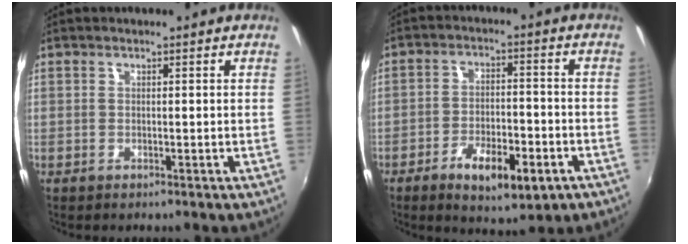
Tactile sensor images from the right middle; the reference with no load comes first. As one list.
[{"total": 11.3, "force": [-6.1, 4.4, 8.5], "torque": [-0.162, -0.006, -0.087]}]